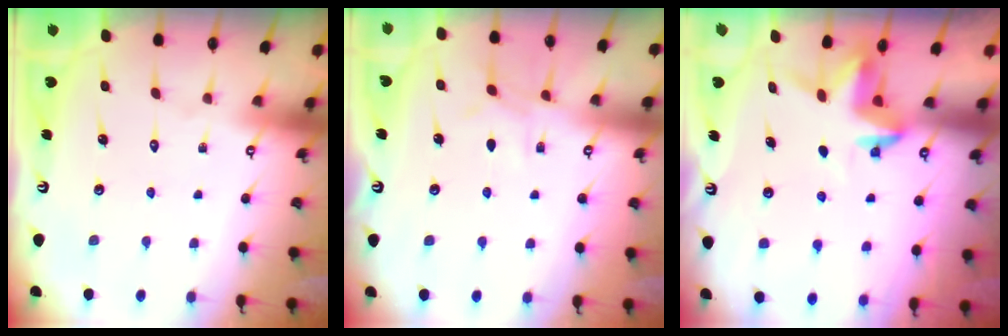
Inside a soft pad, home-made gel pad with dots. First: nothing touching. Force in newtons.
{"total": 5.4, "press": 5.4, "slide": 0.6}
{"total": 3.9, "press": 3.8, "slide": 0.3}